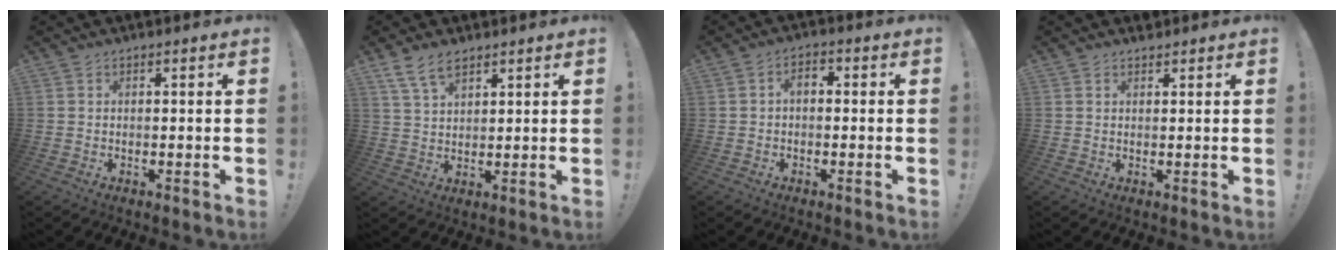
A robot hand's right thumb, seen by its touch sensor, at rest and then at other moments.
{"total": 7.2, "force": [4.9, 3.5, 3.9], "torque": [-0.072, -0.015, 0.095]}
{"total": 2.5, "force": [-0.9, 1.4, 1.9], "torque": [-0.034, 0.010, -0.018]}
{"total": 1.2, "force": [1.1, 0.4, -0.1], "torque": [0.016, -0.008, 0.019]}